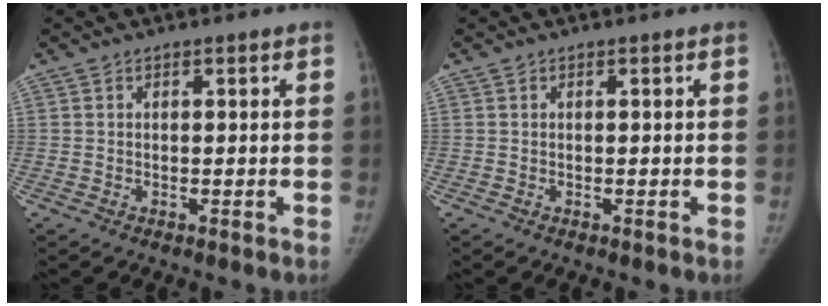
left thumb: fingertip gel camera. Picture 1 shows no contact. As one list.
[{"total": 0.0}]